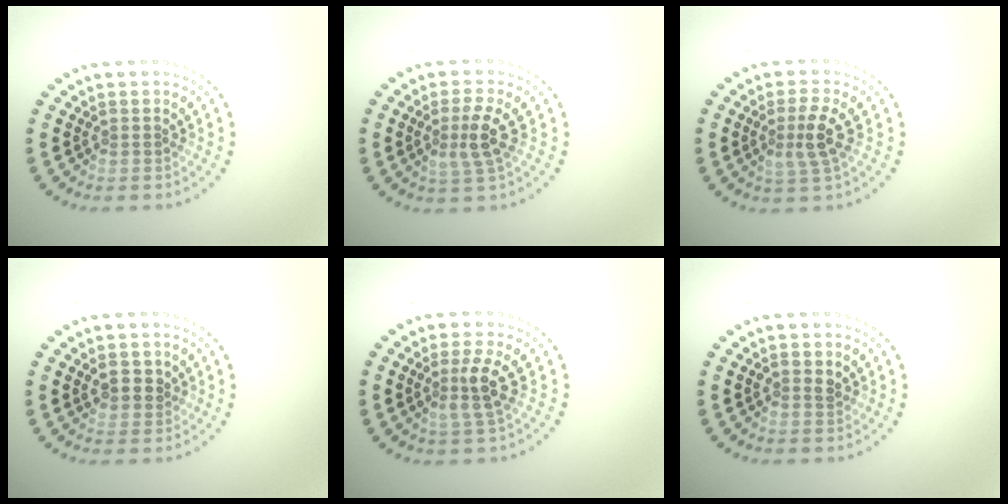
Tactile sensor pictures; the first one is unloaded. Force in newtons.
{"total": 2.8, "press": 2.5, "slide": 1.2}
{"total": 2.8, "press": 2.5, "slide": 1.2}
{"total": 1.9, "press": 1.7, "slide": 0.7}
{"total": 2.7, "press": 2.4, "slide": 1.3}
{"total": 1.1, "press": 1.1, "slide": 0.1}